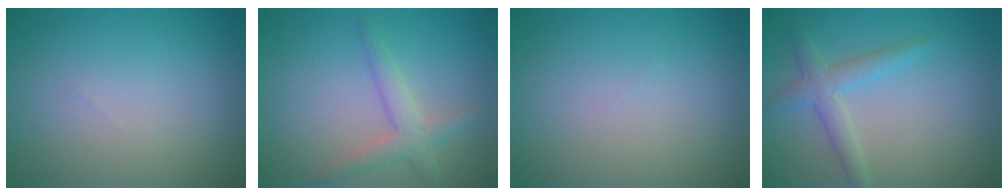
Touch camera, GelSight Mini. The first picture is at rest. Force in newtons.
{"total": 2.6, "press": 2.6, "slide": 0.2}
{"total": 0.0}
{"total": 2.6, "press": 2.6, "slide": 0.1}